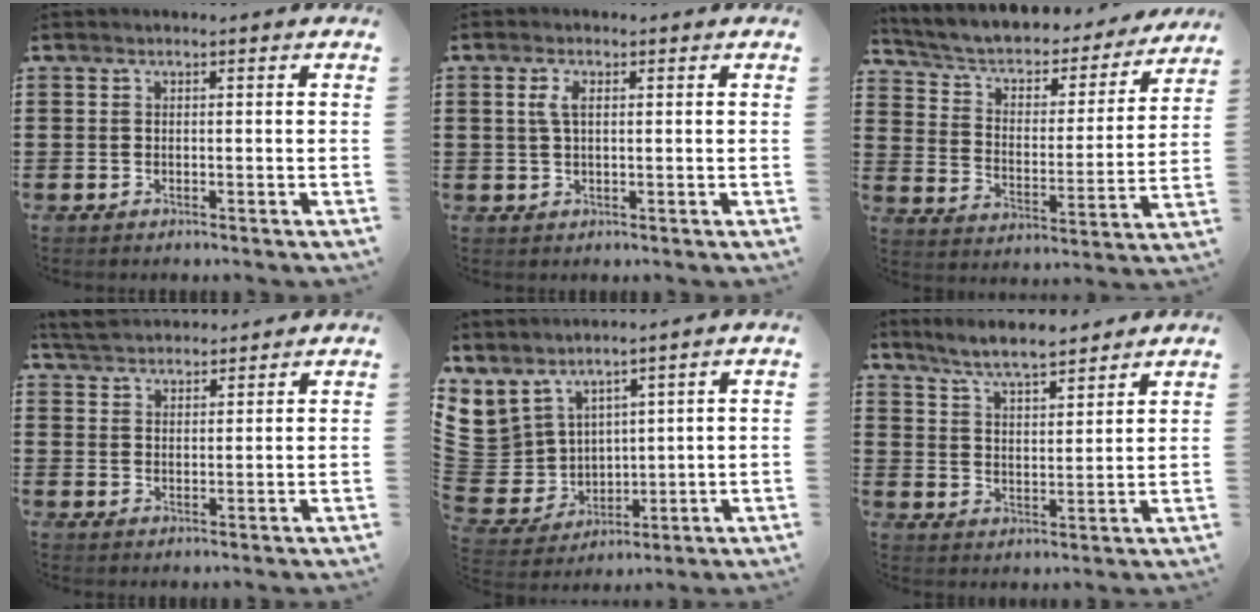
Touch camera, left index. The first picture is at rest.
{"total": 2.7, "force": [0.6, 1.1, 2.4], "torque": [-0.059, 0.004, 0.007]}
{"total": 4.0, "force": [2.8, 2.2, 1.9], "torque": [-0.056, -0.022, 0.037]}
{"total": 4.1, "force": [4.0, 0.9, 0.6], "torque": [-0.026, -0.005, 0.075]}
{"total": 6.1, "force": [4.0, 4.6, 0.2], "torque": [-0.060, -0.041, 0.078]}
{"total": 5.9, "force": [5.5, 0.5, 2.1], "torque": [-0.060, -0.018, 0.098]}